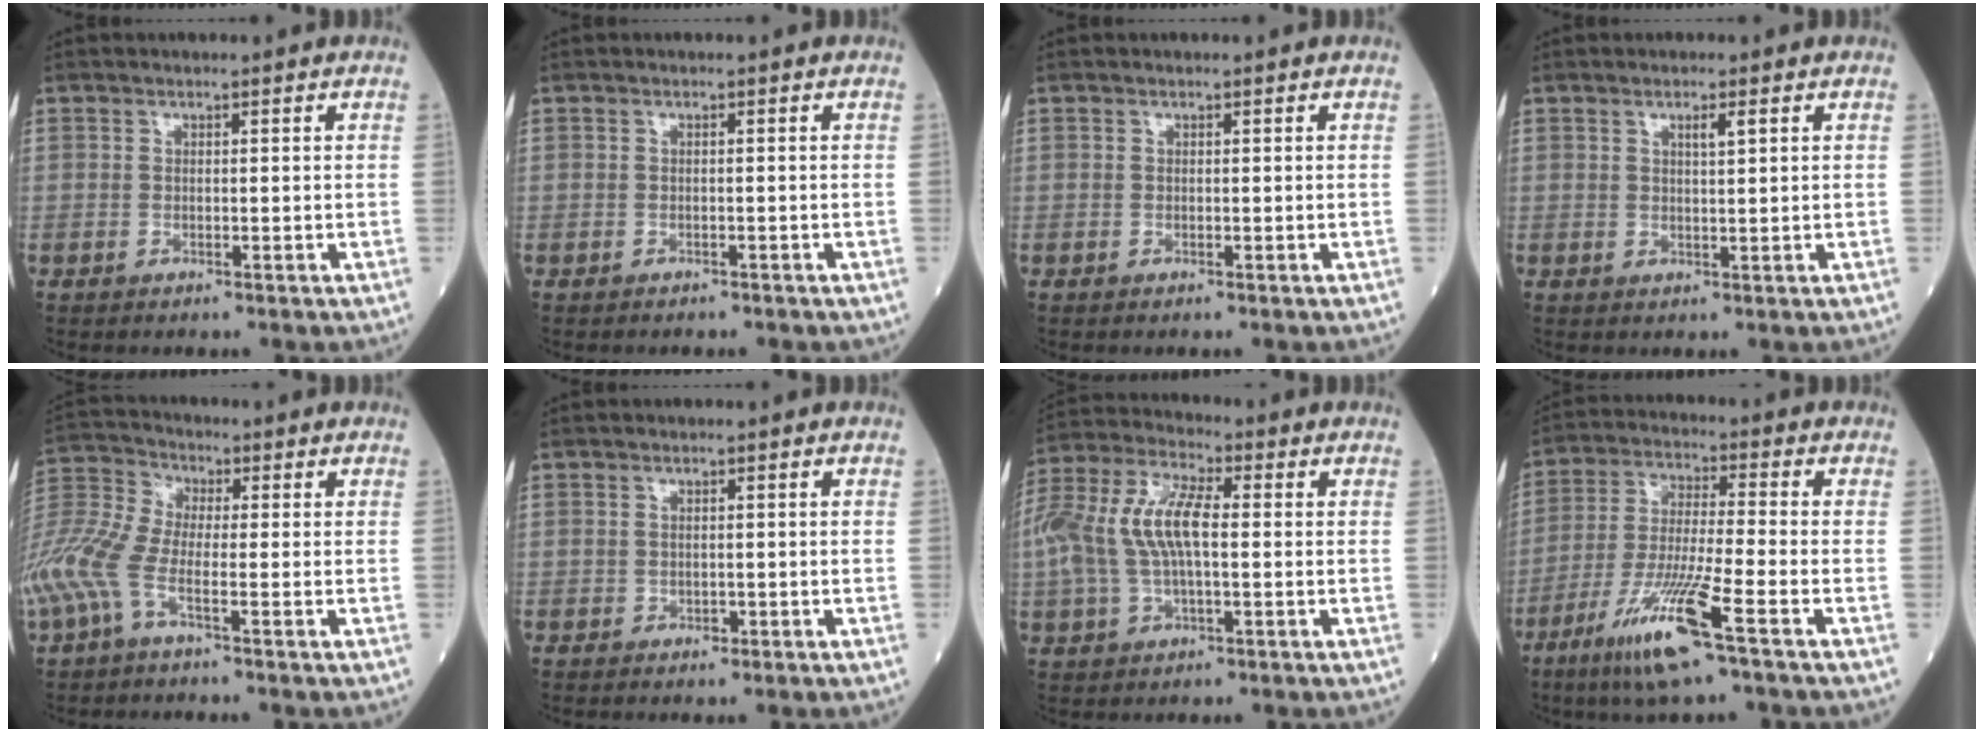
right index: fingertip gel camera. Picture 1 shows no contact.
{"total": 2.2, "force": [-1.8, 0.9, 0.8], "torque": [-0.017, -0.001, -0.018]}
{"total": 0.0}
{"total": 1.9, "force": [0.9, 0.1, 1.7], "torque": [-0.030, 0.000, 0.015]}
{"total": 11.8, "force": [-4.7, 3.8, 10.1], "torque": [-0.257, 0.010, -0.099]}
{"total": 0.8, "force": [-0.3, 0.5, 0.6], "torque": [-0.011, -0.001, -0.003]}
{"total": 11.6, "force": [0.3, 4.2, 10.8], "torque": [-0.247, 0.026, 0.005]}
{"total": 12.4, "force": [-6.8, -0.5, 10.3], "torque": [-0.209, -0.033, -0.132]}